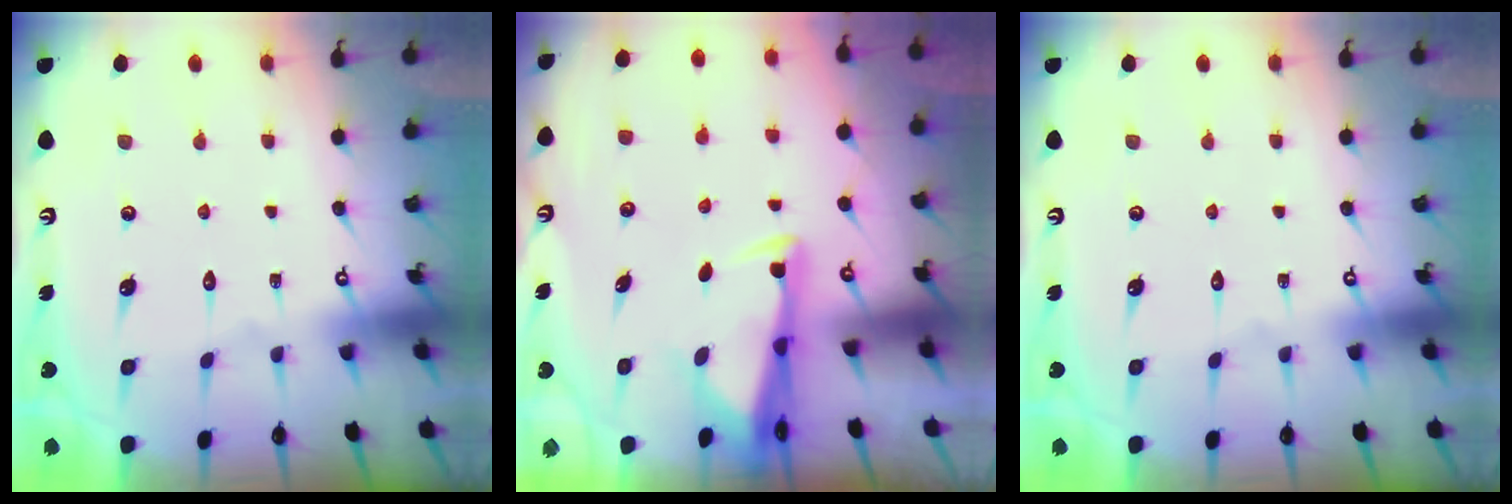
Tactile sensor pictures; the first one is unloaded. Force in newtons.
{"total": 2.9, "press": 2.7, "slide": 0.9}
{"total": 0.0}